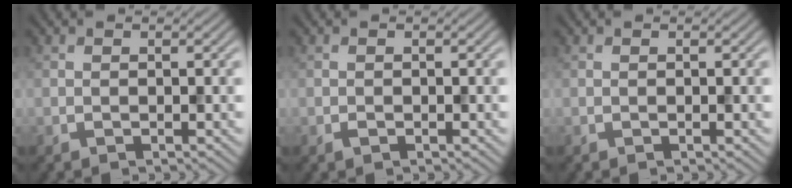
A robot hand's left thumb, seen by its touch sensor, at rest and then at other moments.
{"total": 0.5, "force": [-0.3, 0.3, 0.3], "torque": [-0.005, -0.002, -0.005]}
{"total": 0.0}